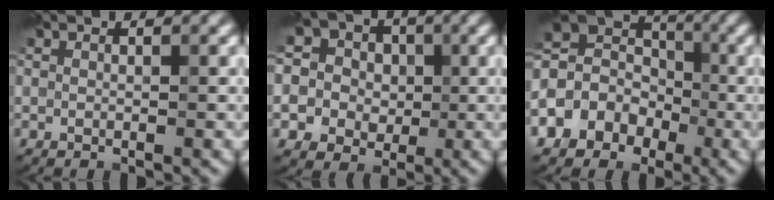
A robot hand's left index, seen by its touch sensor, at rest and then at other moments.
{"total": 10.2, "force": [0.8, 9.5, 3.6], "torque": [-0.102, 0.028, -0.013]}
{"total": 8.1, "force": [-2.5, 6.8, 3.6], "torque": [-0.062, 0.003, -0.070]}